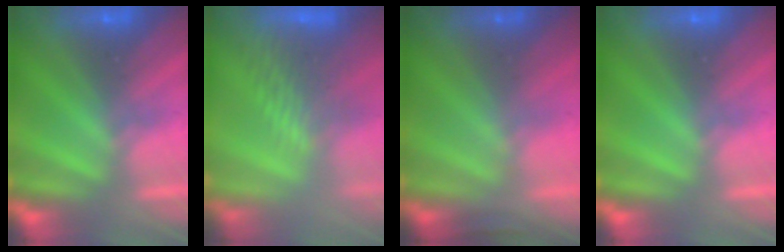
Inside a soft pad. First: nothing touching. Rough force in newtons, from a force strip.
{"total": 7.1}
{"total": 1.5}
{"total": 0.0}